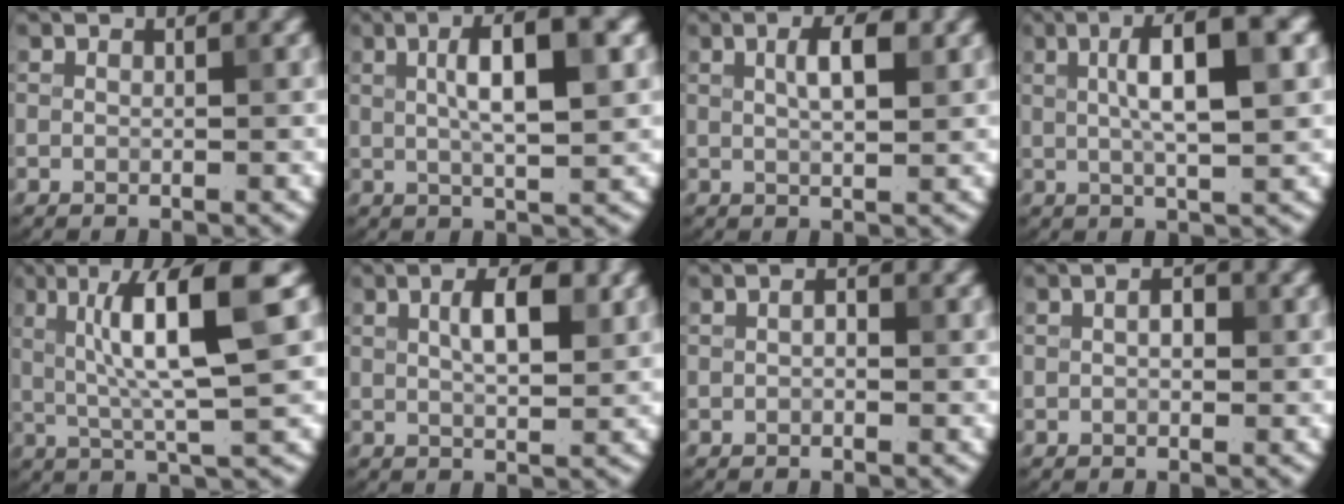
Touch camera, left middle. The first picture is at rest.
{"total": 6.5, "force": [1.7, 1.6, 6.1], "torque": [-0.092, 0.013, 0.024]}
{"total": 3.1, "force": [1.0, 1.0, 2.7], "torque": [-0.047, 0.006, 0.017]}
{"total": 7.1, "force": [1.8, 1.7, 6.7], "torque": [-0.100, 0.015, 0.025]}
{"total": 8.1, "force": [1.8, 1.1, 7.8], "torque": [-0.127, 0.010, 0.031]}
{"total": 3.9, "force": [1.3, 1.4, 3.4], "torque": [-0.062, 0.007, 0.022]}
{"total": 0.8, "force": [0.0, 0.5, 0.7], "torque": [-0.011, 0.001, -0.001]}
{"total": 1.4, "force": [0.2, 0.8, 1.2], "torque": [-0.013, -0.001, 0.002]}